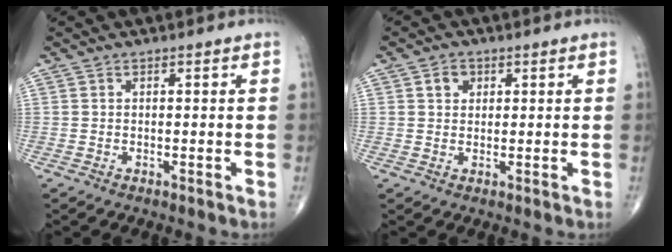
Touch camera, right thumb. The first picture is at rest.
{"total": 2.7, "force": [1.1, 2.2, 1.2], "torque": [-0.006, -0.002, 0.016]}